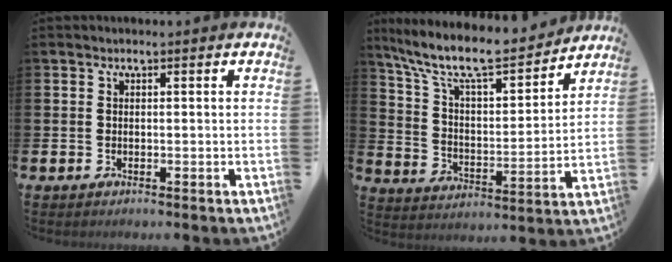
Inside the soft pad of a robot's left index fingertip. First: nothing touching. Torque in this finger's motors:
{"motor_torque": [1.04, -1.10, 0.63, 0.21]}